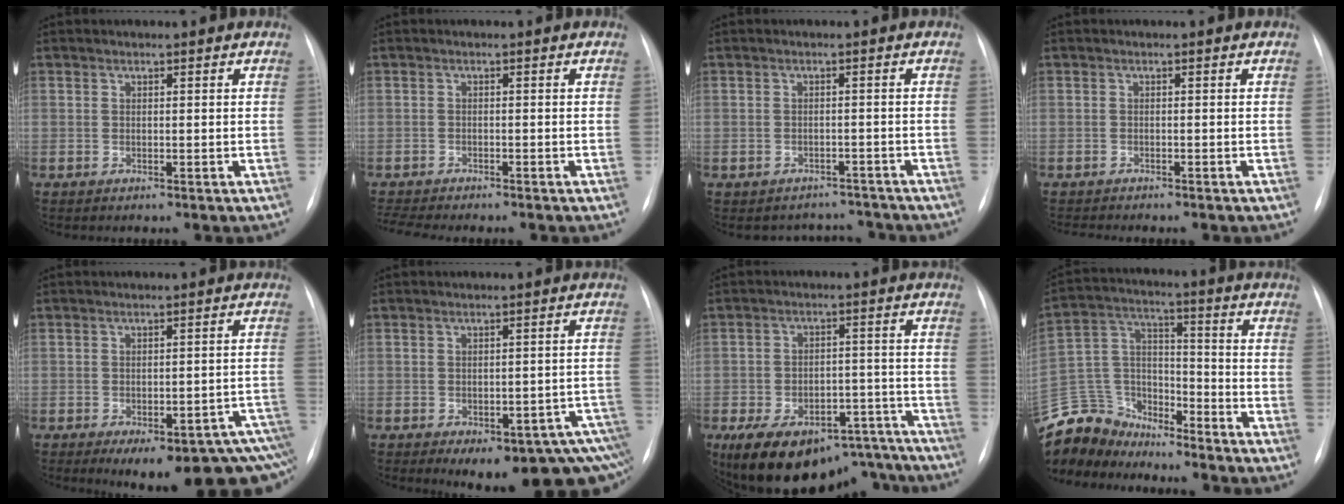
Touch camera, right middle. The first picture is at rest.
{"total": 5.3, "force": [-4.8, 0.4, 2.0], "torque": [-0.030, -0.007, -0.074]}
{"total": 4.4, "force": [-3.9, 1.9, -0.8], "torque": [0.012, 0.026, -0.049]}
{"total": 3.4, "force": [-3.1, 0.4, 1.3], "torque": [-0.014, -0.005, -0.040]}
{"total": 16.7, "force": [-11.4, 6.1, 10.6], "torque": [-0.065, 0.029, -0.130]}
{"total": 15.5, "force": [-10.0, 6.3, 10.0], "torque": [-0.065, 0.025, -0.114]}
{"total": 19.8, "force": [-15.5, 9.3, 8.1], "torque": [-0.114, 0.031, -0.203]}
{"total": 13.5, "force": [-12.5, 5.0, 1.1], "torque": [-0.027, 0.048, -0.237]}